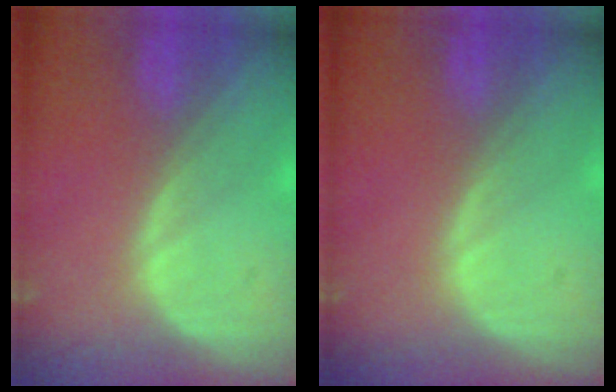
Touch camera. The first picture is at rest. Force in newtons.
{"total": 0.0}